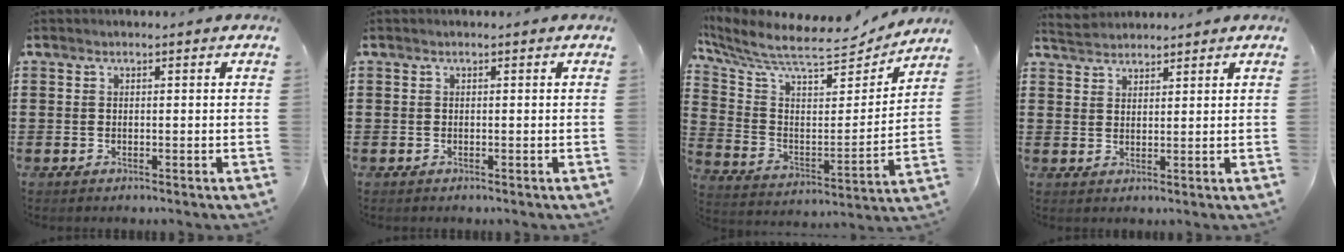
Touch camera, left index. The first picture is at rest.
{"total": 0.0}
{"total": 9.3, "force": [8.0, 1.6, 4.5], "torque": [-0.126, -0.059, 0.132]}
{"total": 2.7, "force": [2.6, 0.4, -0.1], "torque": [-0.007, -0.001, 0.052]}